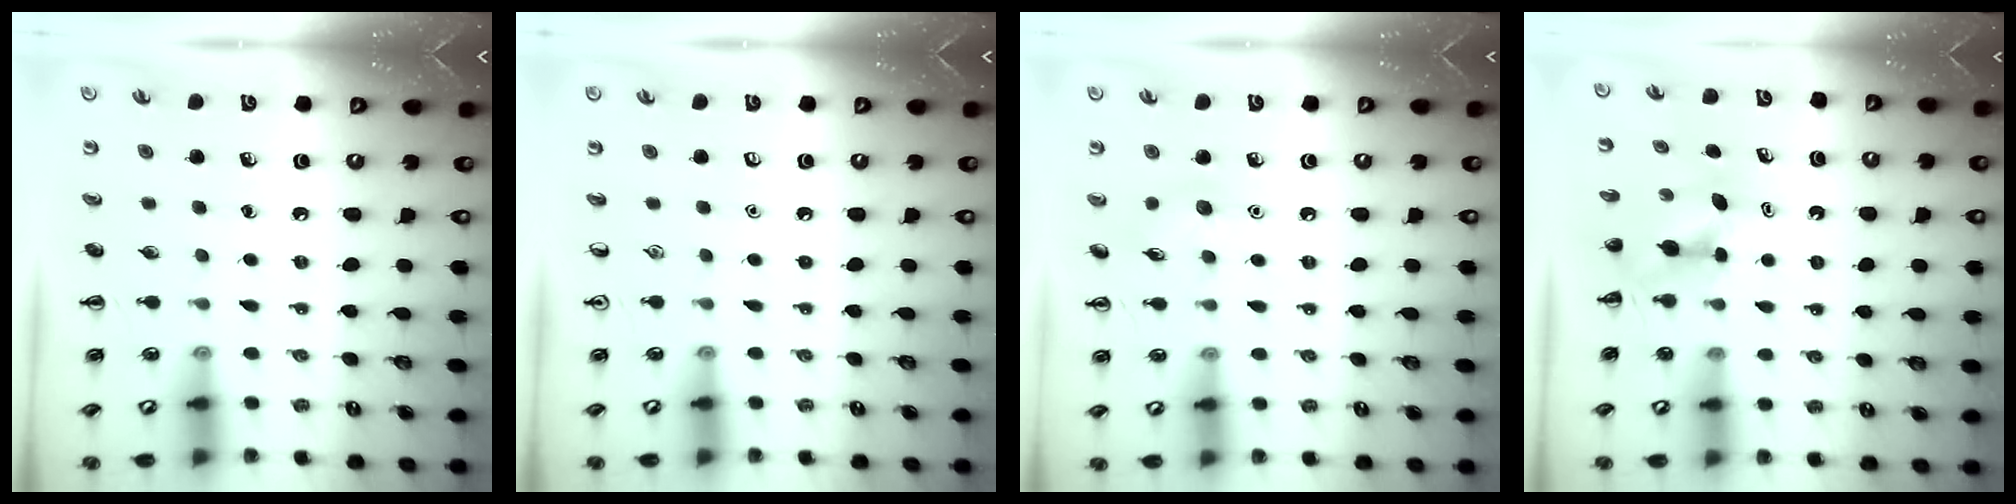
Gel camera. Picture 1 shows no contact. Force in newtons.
{"total": 0.0}
{"total": 5.6, "press": 5.4, "slide": 1.5}
{"total": 3.9, "press": 3.9, "slide": 0.2}